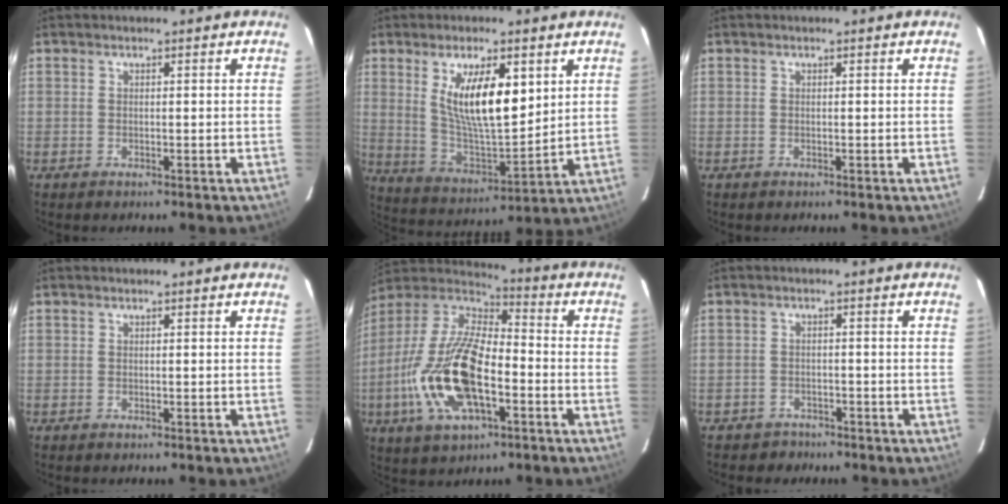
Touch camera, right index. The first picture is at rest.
{"total": 14.5, "force": [5.3, 4.9, 12.6], "torque": [-0.219, -0.006, 0.107]}
{"total": 0.0}
{"total": 0.0}
{"total": 21.1, "force": [-6.2, 9.2, 17.9], "torque": [-0.377, -0.018, -0.118]}
{"total": 4.0, "force": [-2.9, 2.7, 0.1], "torque": [-0.015, 0.013, -0.047]}